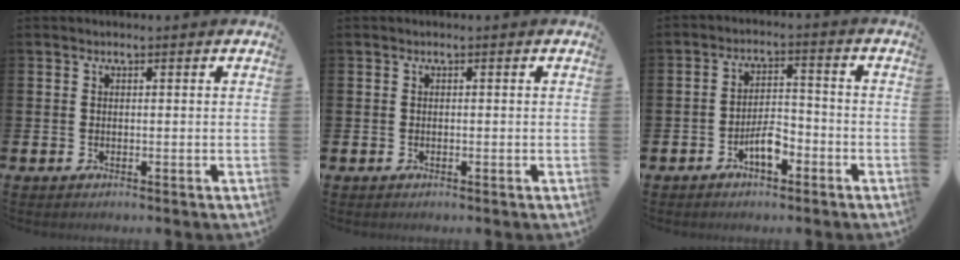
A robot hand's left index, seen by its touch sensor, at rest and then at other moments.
{"total": 0.0}
{"total": 4.4, "force": [-2.6, 1.9, 3.0], "torque": [-0.052, 0.012, -0.049]}